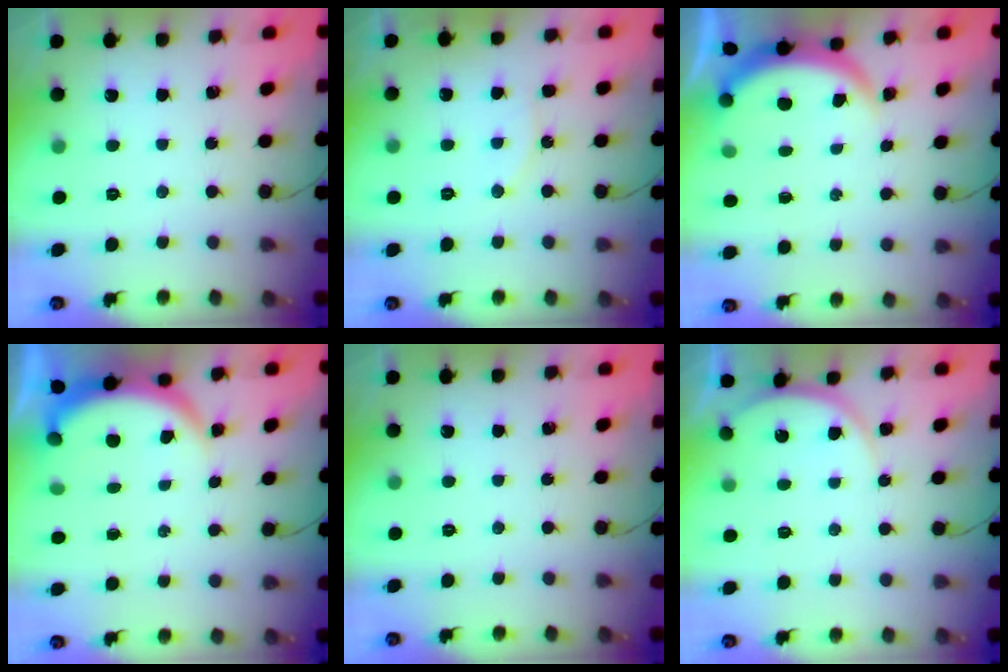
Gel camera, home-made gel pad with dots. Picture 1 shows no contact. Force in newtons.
{"total": 5.9, "press": 5.9, "slide": 0.4}
{"total": 3.9, "press": 3.9, "slide": 0.2}
{"total": 5.1, "press": 5.1, "slide": 0.4}
{"total": 0.0}
{"total": 6.1, "press": 6.1, "slide": 0.7}